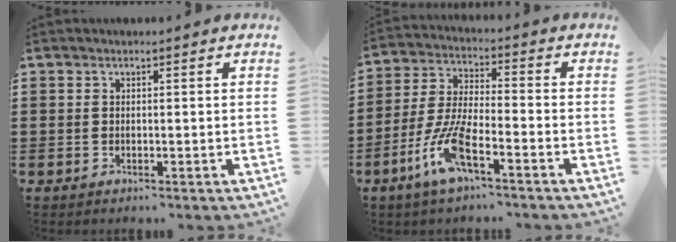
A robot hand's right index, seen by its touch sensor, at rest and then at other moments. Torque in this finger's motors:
{"motor_torque": [2.14, 0.00, 0.72, 0.21]}